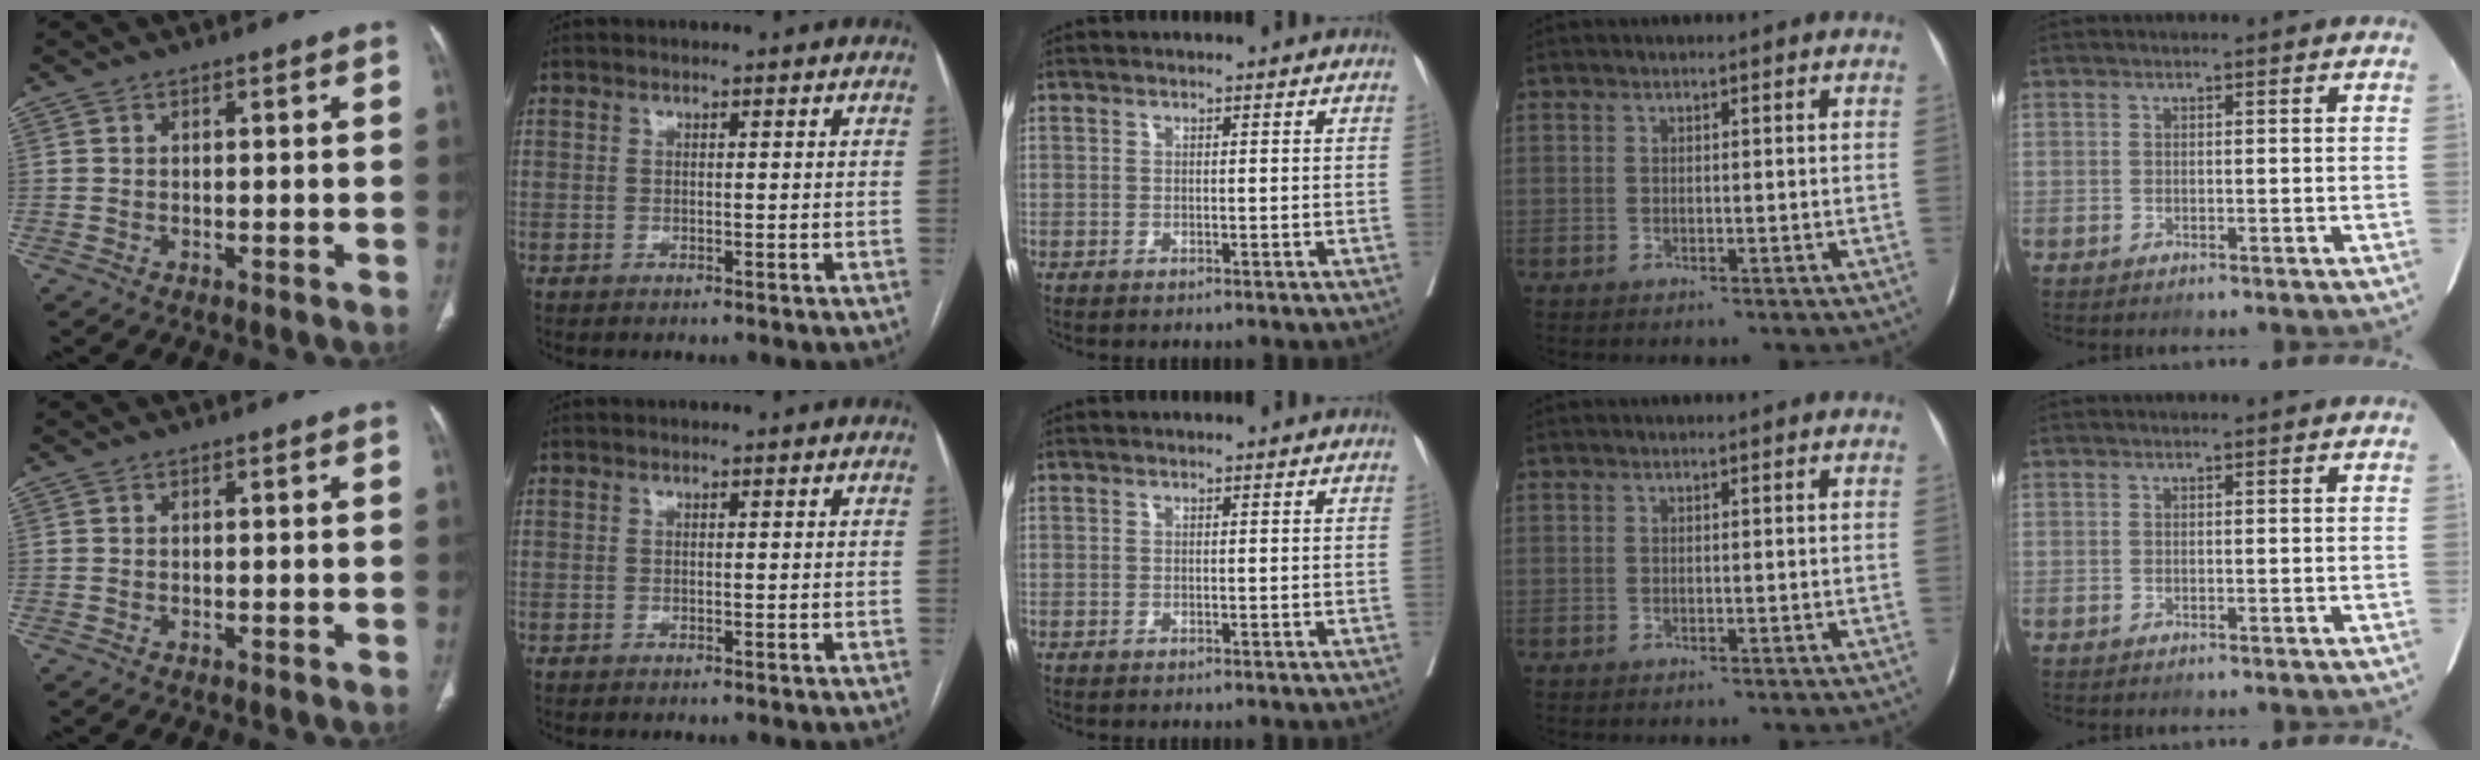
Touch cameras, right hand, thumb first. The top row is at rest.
{}